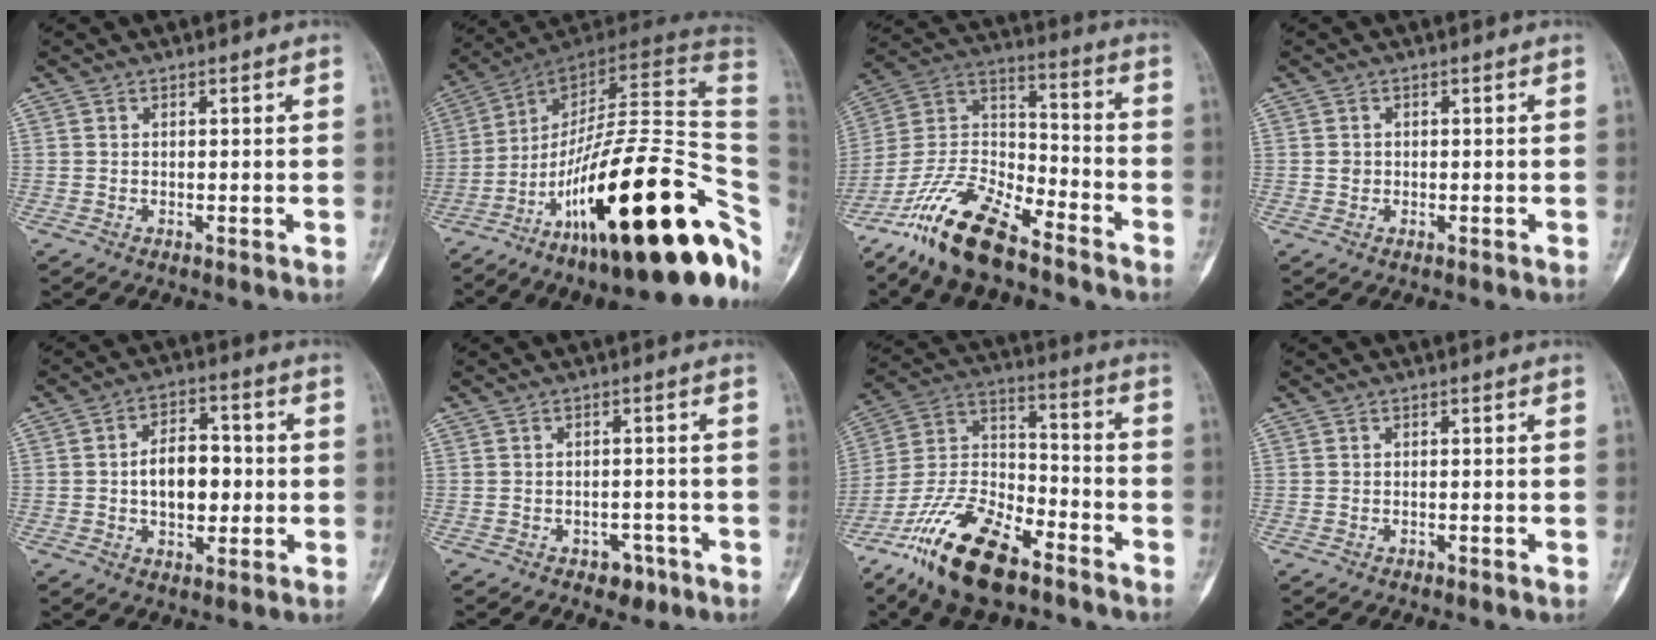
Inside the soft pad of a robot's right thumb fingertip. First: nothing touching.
{"total": 32.7, "force": [-11.8, 9.7, 28.9], "torque": [-0.353, 0.084, -0.183]}
{"total": 17.7, "force": [-12.9, 6.2, 10.4], "torque": [-0.195, 0.074, -0.243]}
{"total": 1.0, "force": [-0.1, 0.9, 0.4], "torque": [-0.005, 0.003, -0.002]}
{"total": 10.0, "force": [-0.4, 6.2, 7.8], "torque": [-0.096, 0.017, -0.010]}
{"total": 3.7, "force": [-2.2, 2.5, 1.6], "torque": [-0.005, 0.020, -0.024]}
{"total": 19.3, "force": [-12.8, 8.0, 12.1], "torque": [-0.231, 0.068, -0.238]}
{"total": 0.5, "force": [-0.4, 0.2, 0.2], "torque": [-0.008, 0.001, -0.007]}